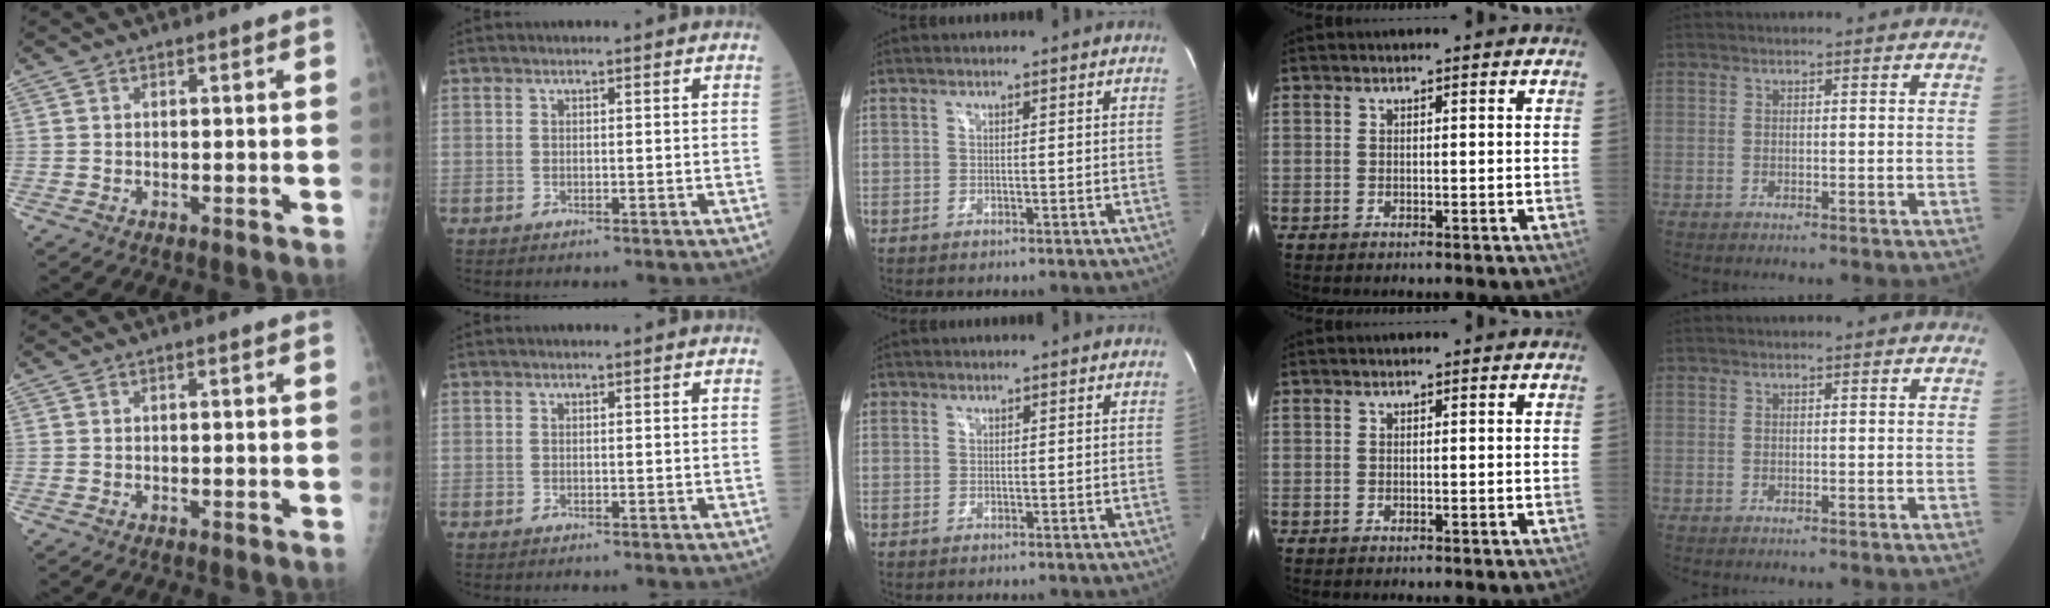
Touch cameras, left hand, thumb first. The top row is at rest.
{"middle": {"total": 0.9, "force": [0.4, 0.8, 0.1], "torque": [0.004, 0.008, 0.006]}}